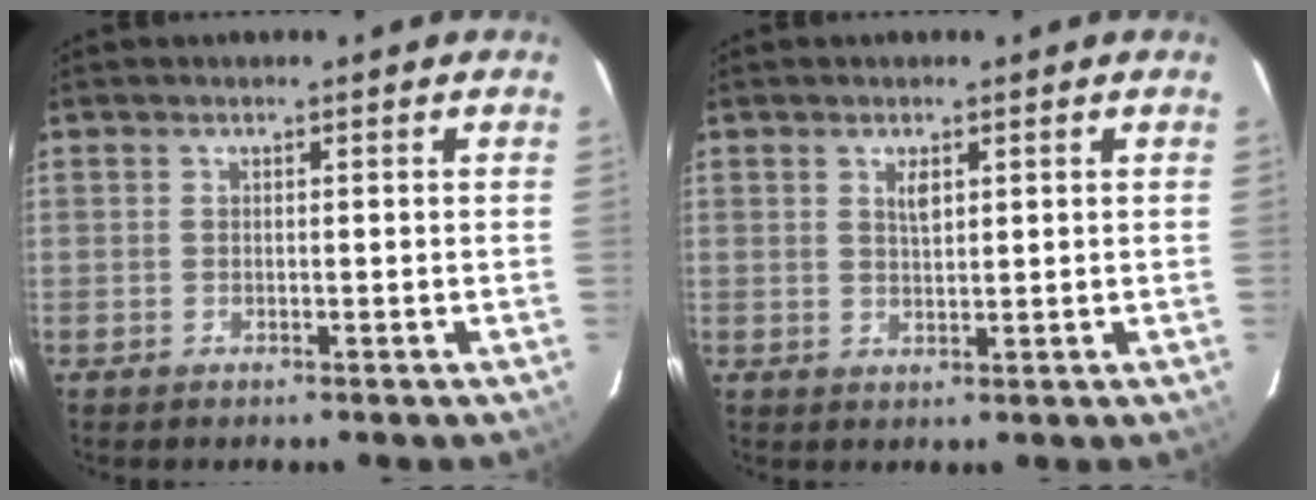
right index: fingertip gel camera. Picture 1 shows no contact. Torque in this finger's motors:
{"motor_torque": [0.07, -0.01, 0.03, 0.04]}